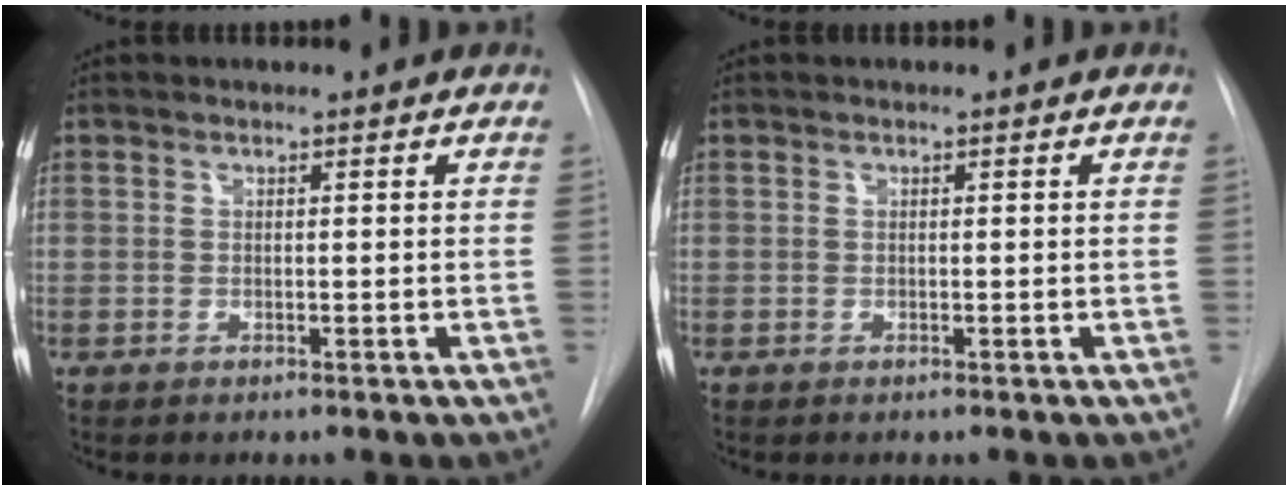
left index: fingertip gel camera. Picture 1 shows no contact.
{"total": 0.0}